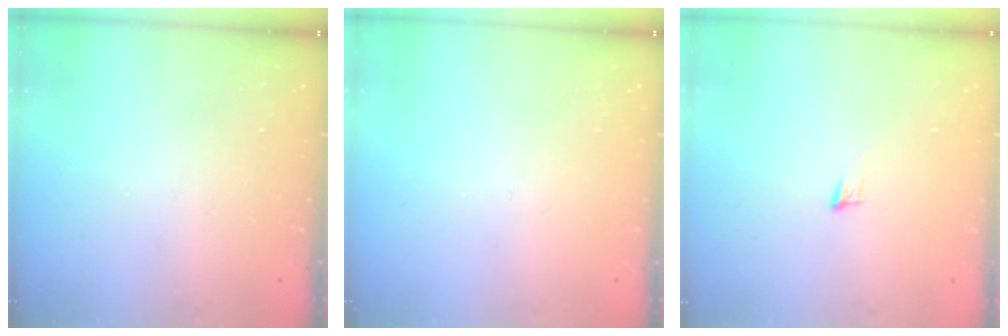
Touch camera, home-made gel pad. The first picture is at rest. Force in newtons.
{"total": 0.0}
{"total": 4.3, "press": 4.1, "slide": 1.0}